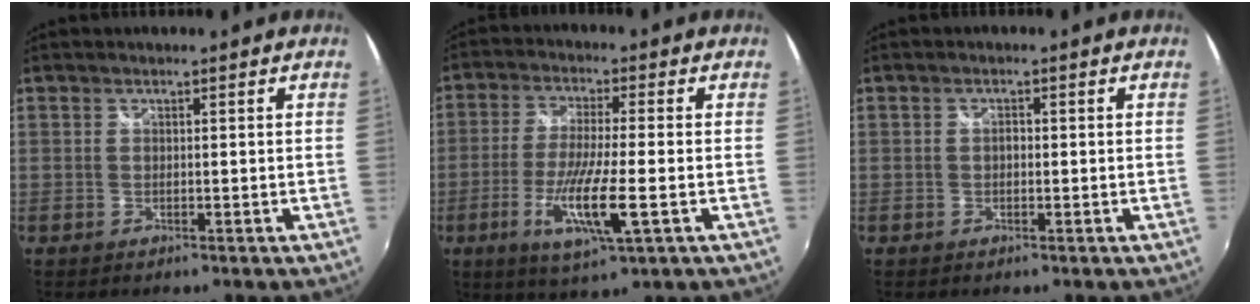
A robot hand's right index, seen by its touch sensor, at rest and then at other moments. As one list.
[{"total": 11.3, "force": [-3.8, 0.9, 10.6], "torque": [-0.209, -0.021, -0.069]}, {"total": 0.9, "force": [-0.2, 0.7, 0.6], "torque": [-0.010, 0.003, -0.005]}]